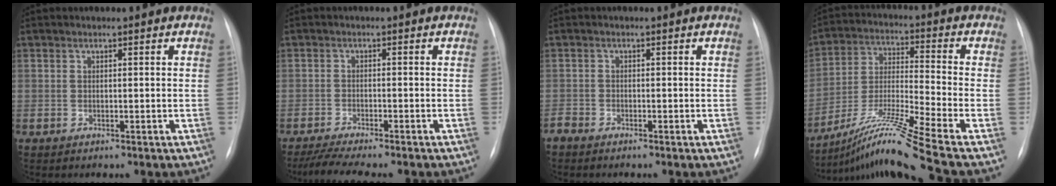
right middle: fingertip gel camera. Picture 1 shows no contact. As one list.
[{"total": 8.0, "force": [-6.9, 0.5, 4.1], "torque": [-0.064, -0.013, -0.108]}, {"total": 1.4, "force": [-1.4, 0.2, 0.3], "torque": [-0.009, -0.003, -0.026]}, {"total": 14.8, "force": [-11.2, -3.1, 9.2], "torque": [-0.184, -0.020, -0.202]}]